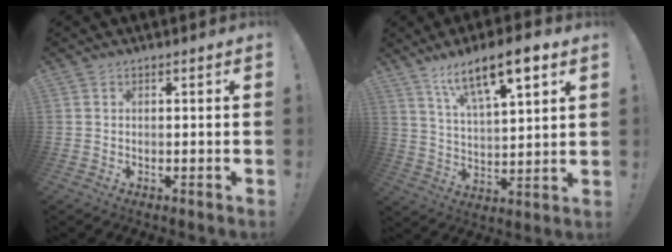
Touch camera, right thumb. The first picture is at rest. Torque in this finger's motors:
{"motor_torque": [0.99, 1.19, 0.40, 0.50, 0.24]}